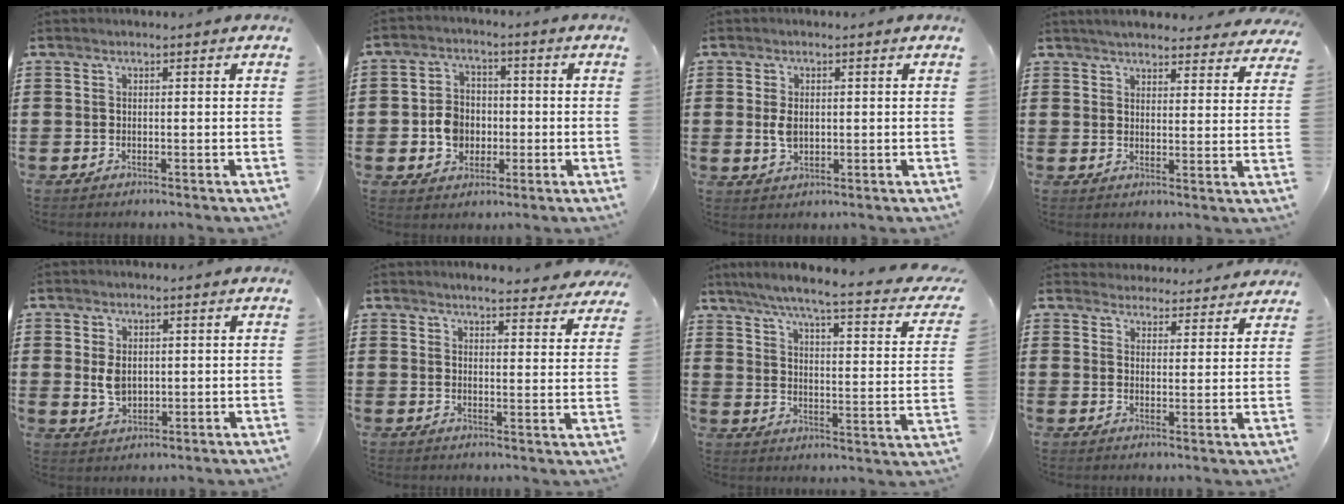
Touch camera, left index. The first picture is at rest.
{"total": 5.9, "force": [-0.8, 5.0, 2.9], "torque": [-0.065, 0.007, -0.018]}
{"total": 3.1, "force": [0.3, 1.8, 2.5], "torque": [-0.067, -0.002, 0.000]}
{"total": 4.3, "force": [4.2, 0.2, 0.9], "torque": [-0.032, -0.016, 0.075]}
{"total": 3.7, "force": [0.4, 2.4, 2.8], "torque": [-0.065, 0.003, 0.006]}
{"total": 4.1, "force": [4.0, -0.5, 0.9], "torque": [-0.024, -0.022, 0.070]}
{"total": 6.0, "force": [4.4, -0.6, 4.1], "torque": [-0.097, -0.040, 0.067]}
{"total": 3.9, "force": [3.9, 0.5, -0.1], "torque": [-0.013, -0.019, 0.071]}